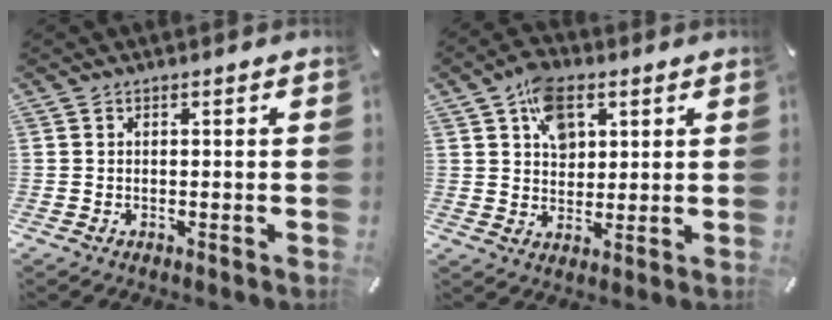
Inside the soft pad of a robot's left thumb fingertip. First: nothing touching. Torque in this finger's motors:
{"motor_torque": [1.42, 1.40, 0.92, -0.97, 0.31]}